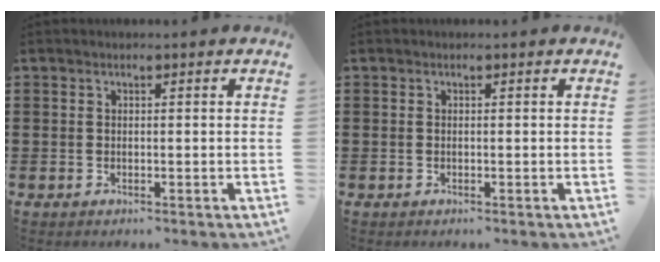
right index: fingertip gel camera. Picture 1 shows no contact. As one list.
[{"total": 0.0}]